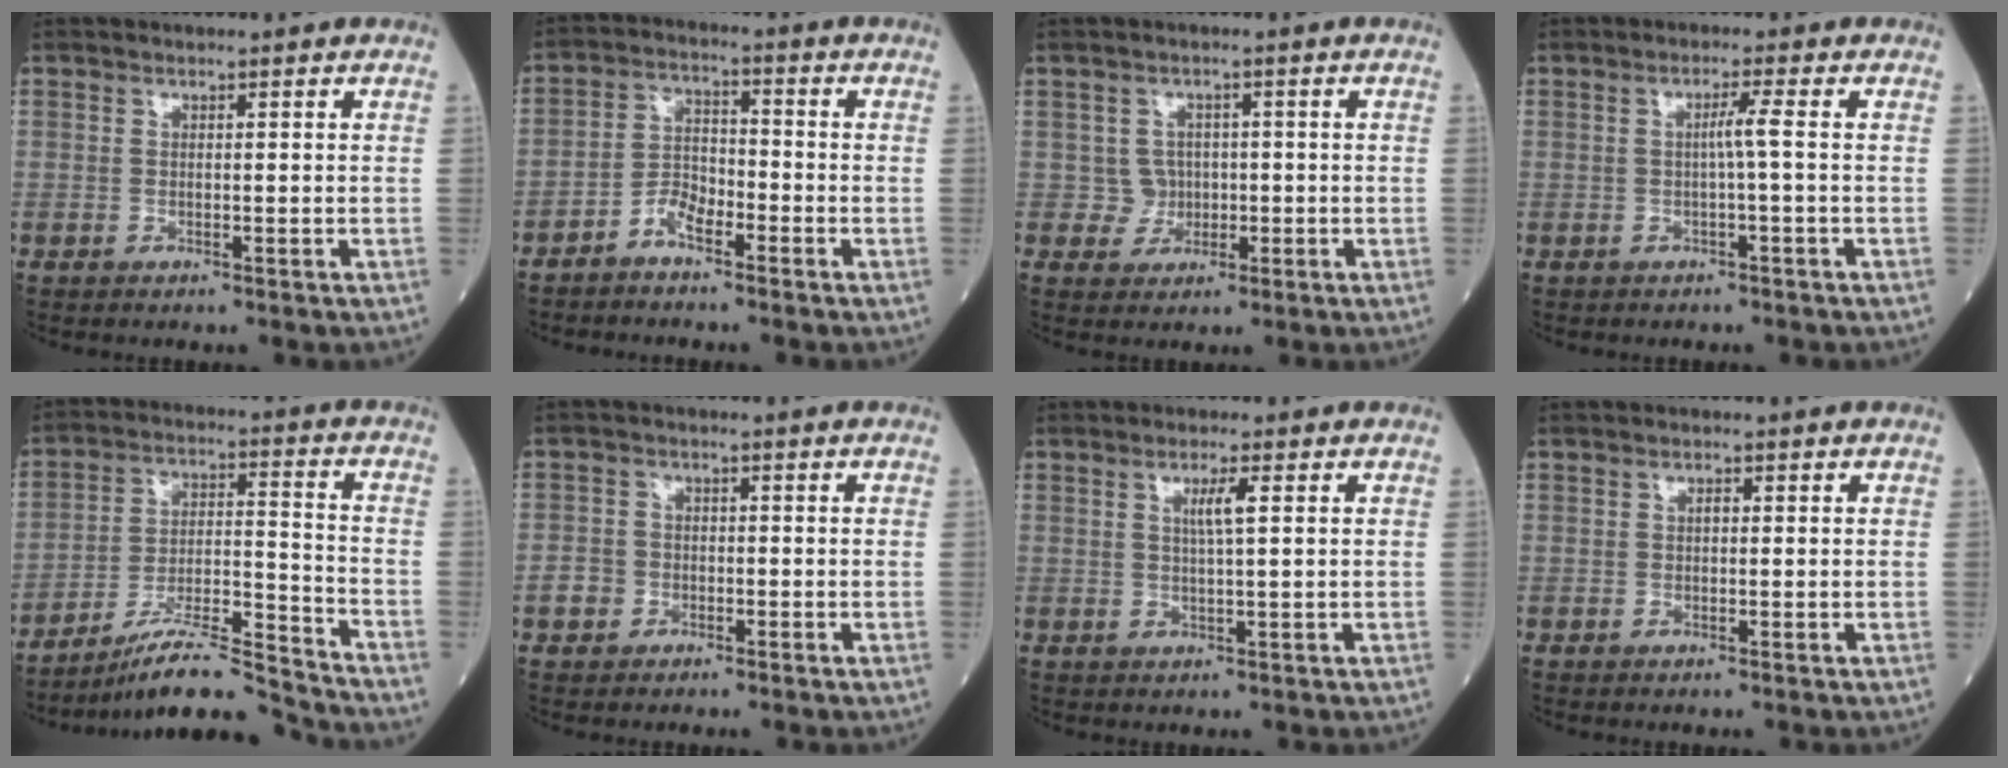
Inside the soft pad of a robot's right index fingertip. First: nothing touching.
{"total": 4.4, "force": [-3.1, 1.9, 2.4], "torque": [-0.045, 0.012, -0.063]}
{"total": 2.7, "force": [0.1, 2.7, 0.0], "torque": [0.011, 0.008, 0.004]}
{"total": 2.1, "force": [0.0, -0.8, 1.9], "torque": [-0.034, 0.002, -0.001]}
{"total": 12.5, "force": [-11.6, -0.5, 4.6], "torque": [-0.073, 0.020, -0.203]}
{"total": 2.9, "force": [-1.3, 2.5, 0.7], "torque": [-0.013, 0.009, -0.024]}
{"total": 2.7, "force": [1.1, -0.2, 2.5], "torque": [-0.044, -0.001, 0.020]}
{"total": 0.8, "force": [0.1, 0.4, 0.6], "torque": [-0.012, 0.002, 0.000]}